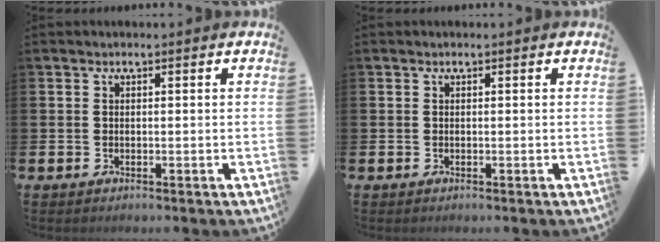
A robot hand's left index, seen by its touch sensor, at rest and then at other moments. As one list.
[{"total": 0.0}]